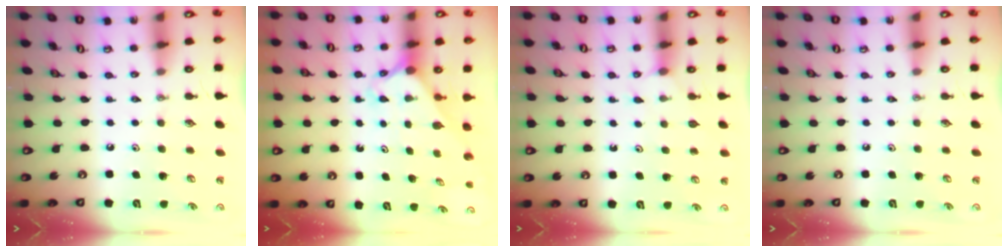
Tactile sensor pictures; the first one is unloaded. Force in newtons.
{"total": 2.4, "press": 2.4, "slide": 0.2}
{"total": 3.2, "press": 3.2, "slide": 0.4}
{"total": 0.0}